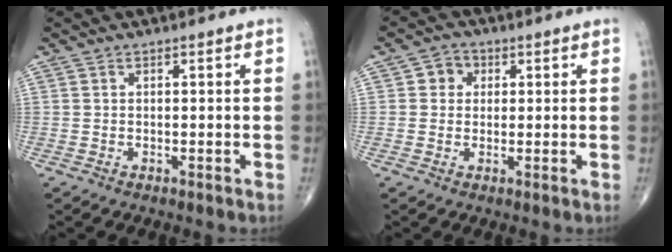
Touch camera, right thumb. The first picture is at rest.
{"total": 3.5, "force": [0.8, 3.1, 1.3], "torque": [0.003, 0.005, 0.006]}